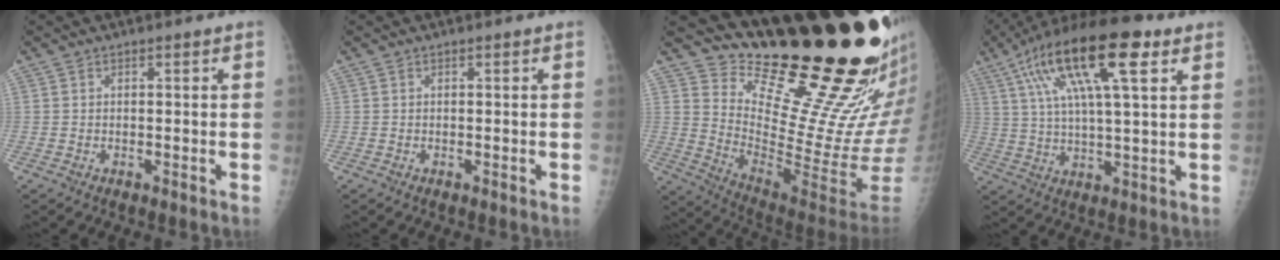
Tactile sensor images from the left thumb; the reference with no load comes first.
{"total": 0.0}
{"total": 29.1, "force": [20.8, 7.3, 19.1], "torque": [-0.253, -0.149, 0.312]}
{"total": 20.0, "force": [8.9, 5.8, 17.0], "torque": [-0.302, 0.005, 0.148]}